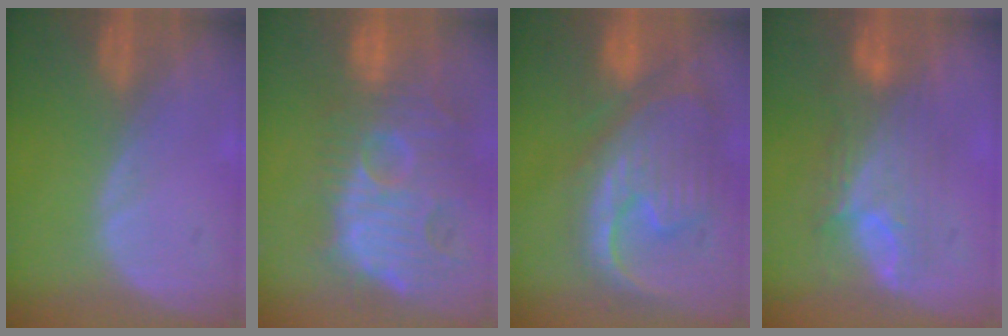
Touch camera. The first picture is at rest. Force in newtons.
{"total": 14.1, "press": 12.4, "slide": 6.7}
{"total": 12.5, "press": 10.7, "slide": 6.5}
{"total": 7.3, "press": 7.2, "slide": 1.3}